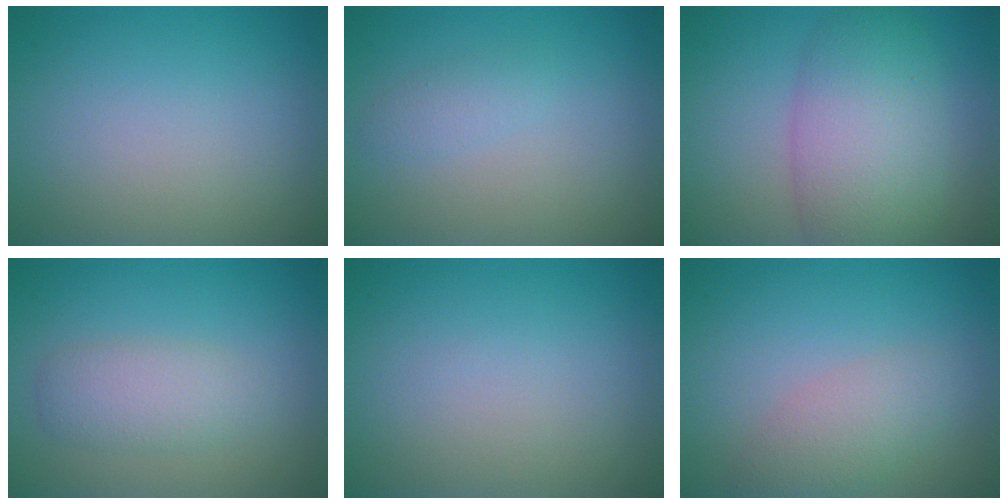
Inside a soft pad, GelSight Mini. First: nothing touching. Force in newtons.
{"total": 1.2, "press": 1.2, "slide": 0.0}
{"total": 7.3, "press": 7.3, "slide": 0.2}
{"total": 3.0, "press": 3.0, "slide": 0.1}
{"total": 0.0}
{"total": 2.9, "press": 2.9, "slide": 0.2}